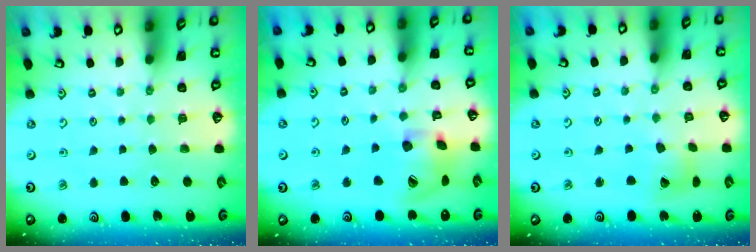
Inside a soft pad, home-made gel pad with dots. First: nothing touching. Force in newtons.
{"total": 14.6, "press": 14.6, "slide": 0.6}
{"total": 8.5, "press": 8.4, "slide": 1.1}